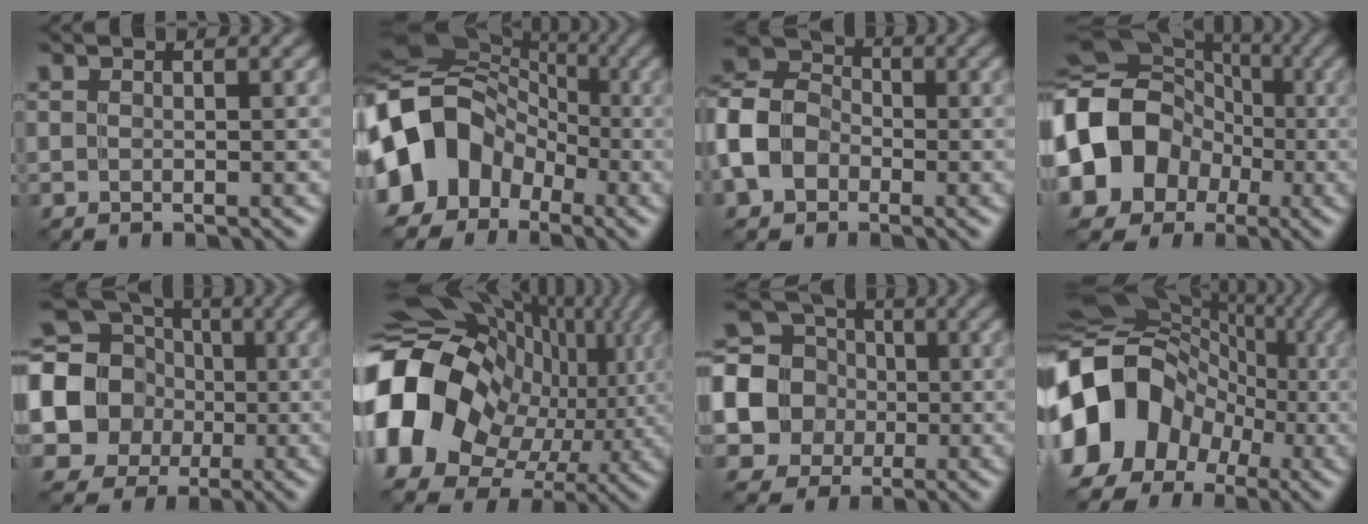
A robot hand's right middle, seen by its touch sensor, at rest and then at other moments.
{"total": 12.7, "force": [-4.0, 10.1, 6.6], "torque": [-0.130, -0.006, -0.096]}
{"total": 7.2, "force": [-2.6, 5.4, 3.9], "torque": [-0.091, 0.003, -0.069]}
{"total": 13.9, "force": [-2.7, 12.0, 6.3], "torque": [-0.122, -0.011, -0.091]}
{"total": 12.9, "force": [-0.5, 11.6, 5.5], "torque": [-0.139, -0.002, -0.041]}
{"total": 20.2, "force": [0.6, 16.1, 12.2], "torque": [-0.247, -0.008, 0.001]}
{"total": 8.8, "force": [-0.9, 7.9, 3.7], "torque": [-0.085, -0.003, -0.045]}
{"total": 17.7, "force": [-3.5, 14.9, 8.9], "torque": [-0.164, 0.000, -0.095]}